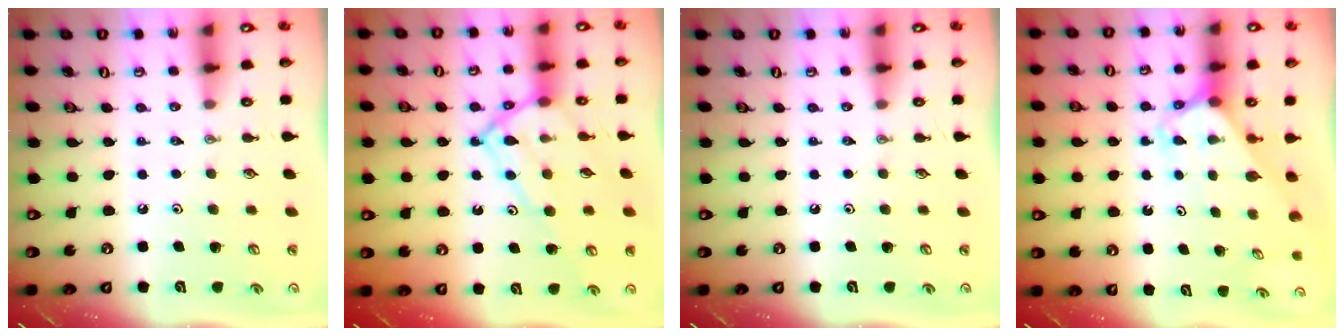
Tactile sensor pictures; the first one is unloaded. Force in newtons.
{"total": 13.6, "press": 13.5, "slide": 1.4}
{"total": 0.0}
{"total": 2.7, "press": 2.7, "slide": 0.2}